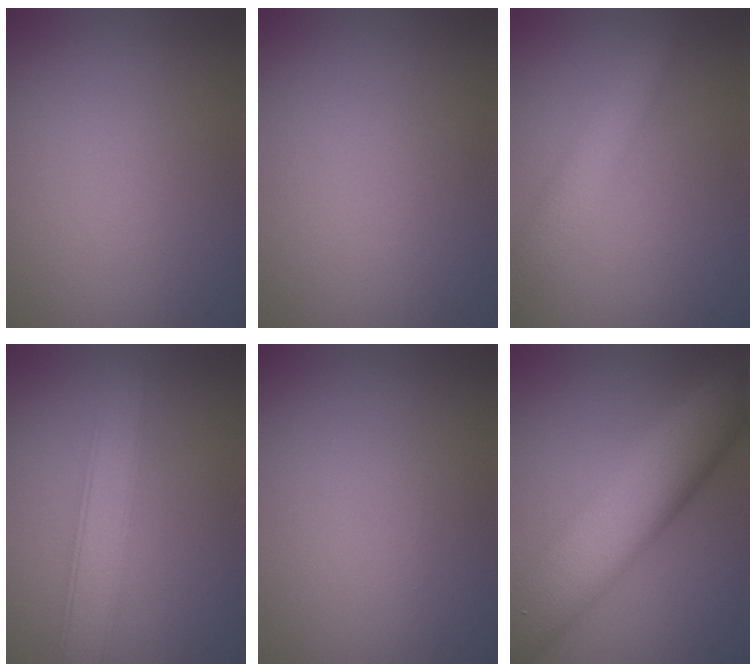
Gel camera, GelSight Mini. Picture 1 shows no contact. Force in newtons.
{"total": 0.0}
{"total": 2.4, "press": 2.4, "slide": 0.2}
{"total": 4.1, "press": 4.1, "slide": 0.2}
{"total": 0.0}
{"total": 9.8, "press": 9.8, "slide": 0.1}